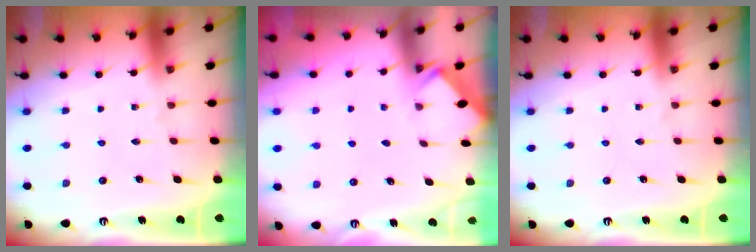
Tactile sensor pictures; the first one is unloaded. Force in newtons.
{"total": 2.5, "press": 2.4, "slide": 0.4}
{"total": 0.0}